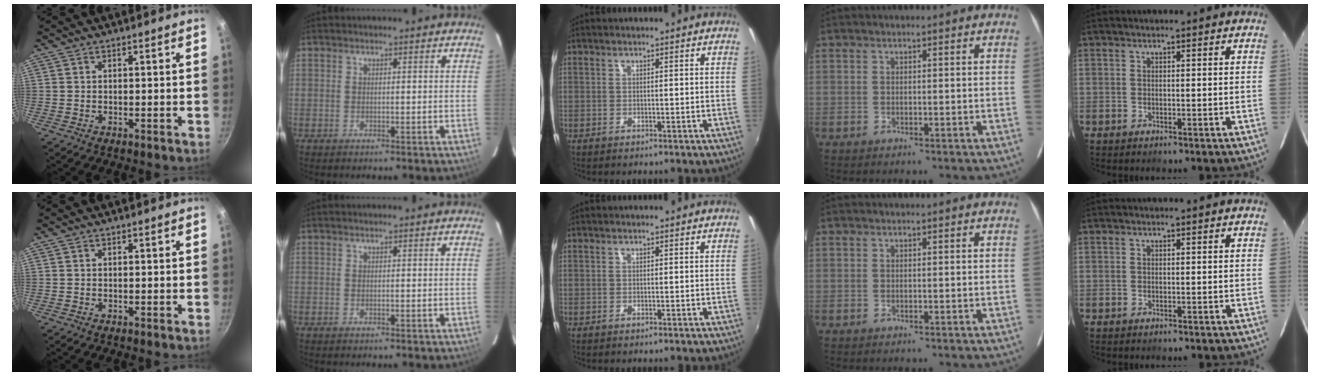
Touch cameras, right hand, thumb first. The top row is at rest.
{}